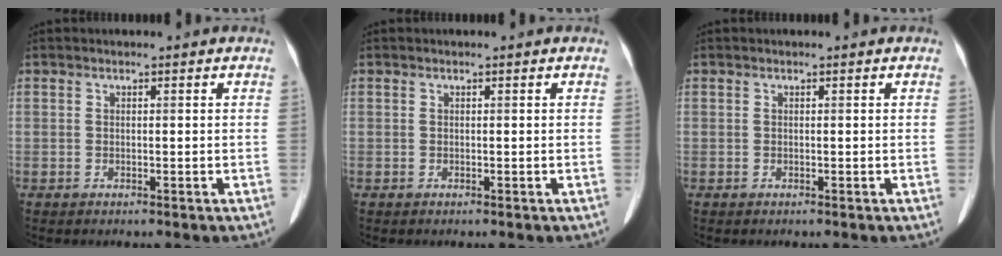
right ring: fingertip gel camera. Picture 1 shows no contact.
{"total": 0.0}
{"total": 0.0}